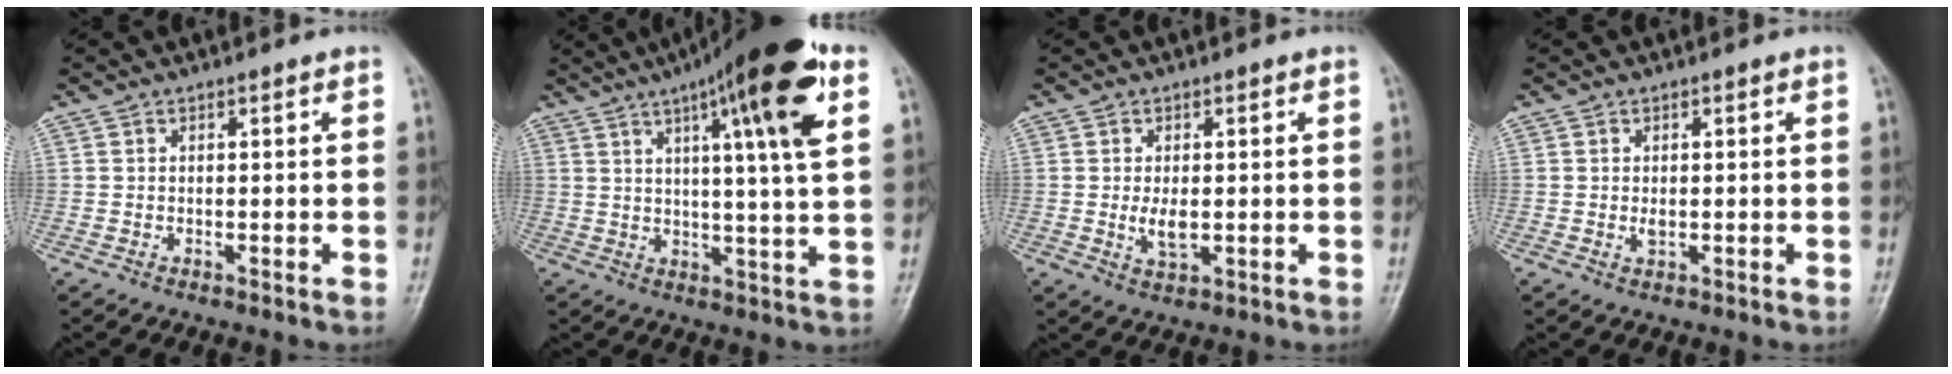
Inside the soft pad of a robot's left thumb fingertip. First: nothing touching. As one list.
[{"total": 18.1, "force": [8.1, 2.5, 16.0], "torque": [-0.230, -0.016, 0.113]}, {"total": 3.9, "force": [-0.3, 2.0, 3.3], "torque": [-0.059, -0.008, -0.002]}, {"total": 1.4, "force": [-0.1, 0.8, 1.2], "torque": [-0.017, -0.002, -0.001]}]